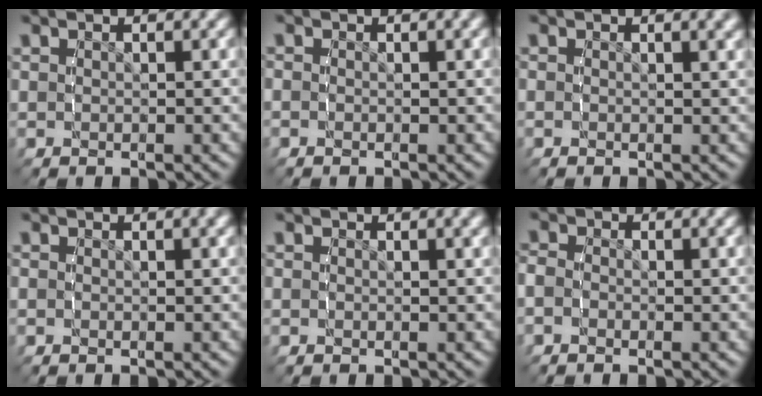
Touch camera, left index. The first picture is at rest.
{"total": 1.3, "force": [-0.5, 1.0, 0.6], "torque": [-0.006, 0.002, -0.014]}
{"total": 0.7, "force": [0.0, 0.5, 0.5], "torque": [-0.005, 0.000, -0.006]}
{"total": 0.9, "force": [-0.4, 0.7, 0.5], "torque": [-0.002, 0.003, -0.013]}
{"total": 0.8, "force": [-0.3, 0.6, 0.4], "torque": [-0.002, 0.000, -0.010]}
{"total": 2.5, "force": [-0.6, 2.2, 1.0], "torque": [-0.028, 0.005, -0.025]}